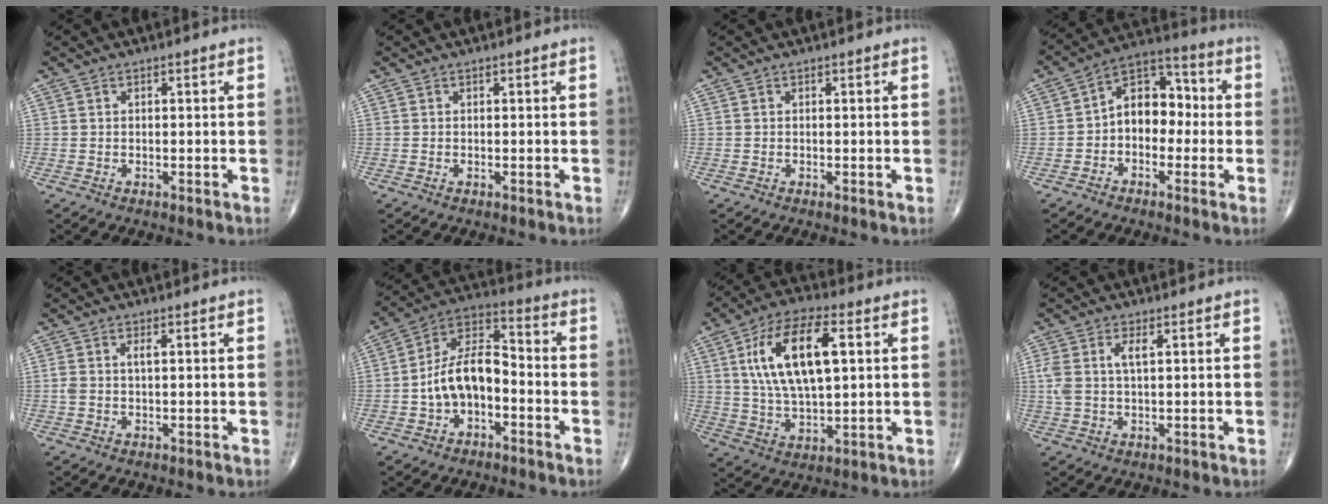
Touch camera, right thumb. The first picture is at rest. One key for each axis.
{"total": 0.0}
{"total": 0.0}
{"total": 10.4, "fx": -1.0, "fy": 7.3, "fz": 7.4, "tx": -0.079, "ty": 0.045, "tz": -0.035}
{"total": 2.0, "fx": 0.4, "fy": 0.7, "fz": 1.8, "tx": -0.050, "ty": 0.013, "tz": 0.009}
{"total": 12.2, "fx": -2.8, "fy": 7.1, "fz": 9.5, "tx": -0.157, "ty": 0.051, "tz": -0.060}
{"total": 16.5, "fx": 4.1, "fy": 7.1, "fz": 14.4, "tx": -0.262, "ty": 0.003, "tz": 0.075}
{"total": 4.7, "fx": 1.3, "fy": 2.0, "fz": 4.0, "tx": -0.101, "ty": 0.013, "tz": 0.030}